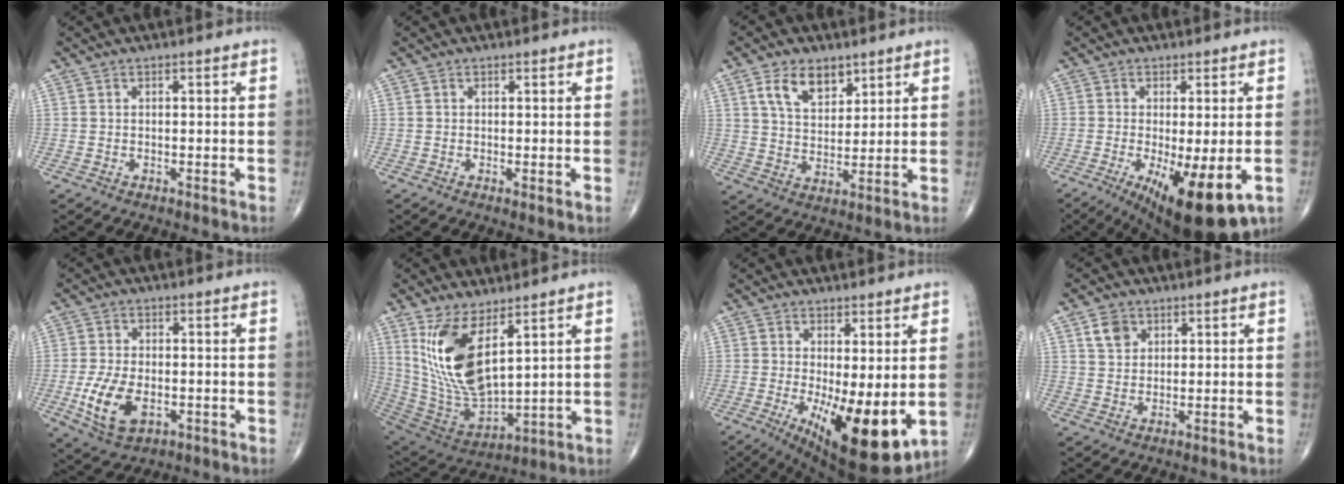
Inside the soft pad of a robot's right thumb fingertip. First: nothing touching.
{"total": 0.8, "force": [0.0, 0.2, 0.7], "torque": [-0.013, -0.003, -0.003]}
{"total": 8.4, "force": [4.7, 4.9, 4.9], "torque": [-0.064, -0.026, 0.087]}
{"total": 14.3, "force": [-5.0, 4.3, 12.7], "torque": [-0.178, -0.022, -0.063]}
{"total": 9.9, "force": [-2.6, 5.6, 7.7], "torque": [-0.146, -0.005, -0.036]}
{"total": 16.6, "force": [6.9, 7.1, 13.4], "torque": [-0.257, -0.039, 0.158]}
{"total": 14.6, "force": [-2.4, 4.9, 13.6], "torque": [-0.203, -0.035, -0.019]}
{"total": 4.2, "force": [2.0, 3.2, 1.8], "torque": [-0.017, -0.008, 0.038]}